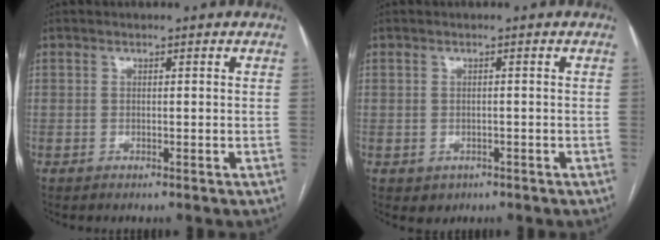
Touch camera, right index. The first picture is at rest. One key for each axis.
{"total": 1.8, "fx": -0.7, "fy": 1.5, "fz": 0.5, "tx": -0.004, "ty": 0.002, "tz": -0.001}